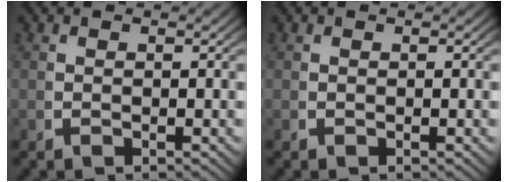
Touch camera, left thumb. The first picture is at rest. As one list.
[{"total": 0.0}]